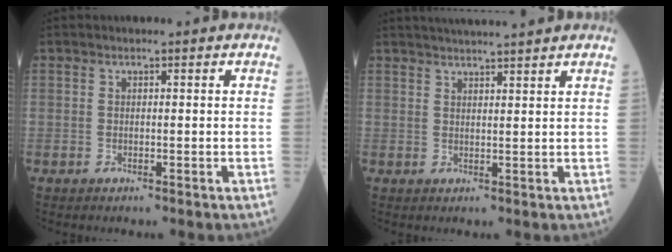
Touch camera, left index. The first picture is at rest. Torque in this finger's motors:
{"motor_torque": [0.89, -0.90, 0.10, 0.08]}